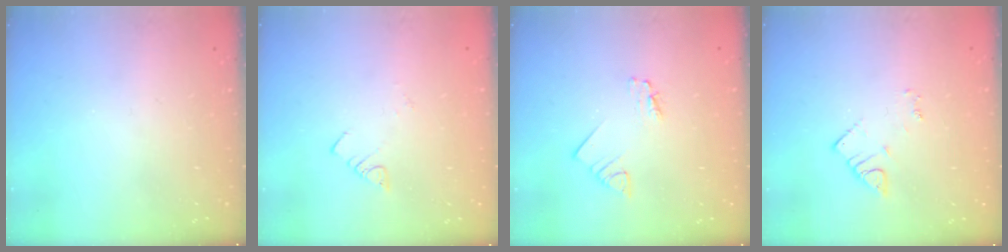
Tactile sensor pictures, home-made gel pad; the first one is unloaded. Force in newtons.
{"total": 1.8, "press": 1.8, "slide": 0.2}
{"total": 2.4, "press": 2.4, "slide": 0.1}
{"total": 3.8, "press": 3.7, "slide": 0.5}